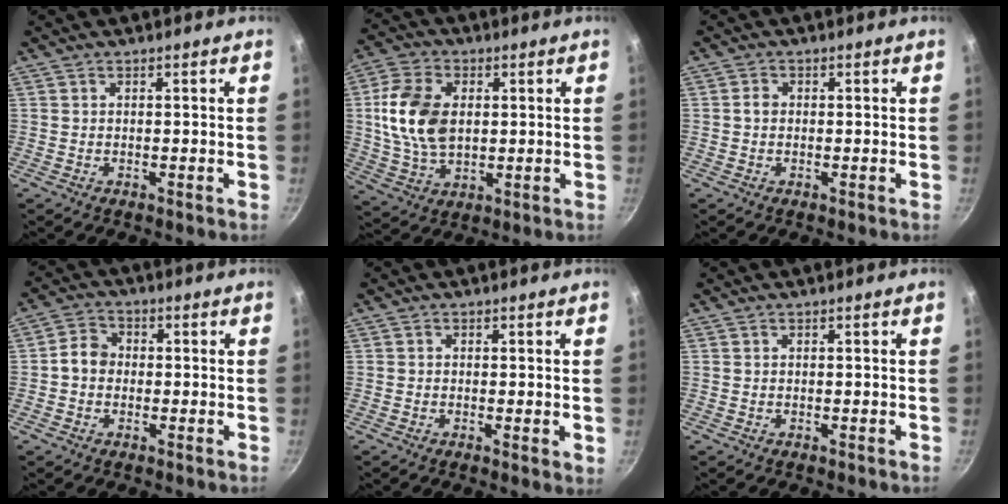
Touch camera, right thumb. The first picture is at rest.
{"total": 13.4, "force": [1.7, 8.8, 10.0], "torque": [-0.178, -0.002, 0.031]}
{"total": 1.6, "force": [0.0, 1.3, 0.9], "torque": [-0.014, 0.008, -0.001]}
{"total": 4.7, "force": [-0.4, 4.0, 2.4], "torque": [-0.025, 0.016, -0.019]}
{"total": 1.5, "force": [0.0, 0.5, 1.4], "torque": [-0.021, -0.004, -0.004]}
{"total": 0.0}